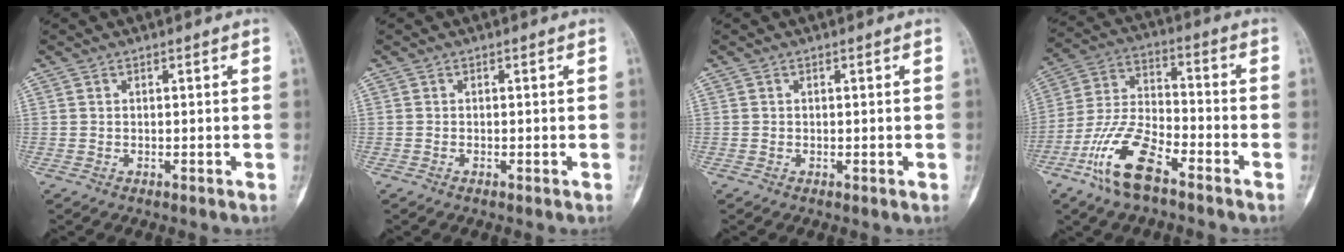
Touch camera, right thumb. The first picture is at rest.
{"total": 0.0}
{"total": 0.0}
{"total": 13.2, "force": [-7.8, 5.0, 9.3], "torque": [-0.193, 0.043, -0.157]}